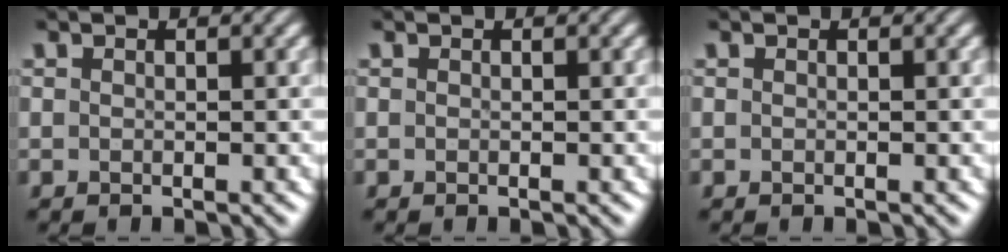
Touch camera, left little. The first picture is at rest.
{"total": 0.0}
{"total": 0.0}